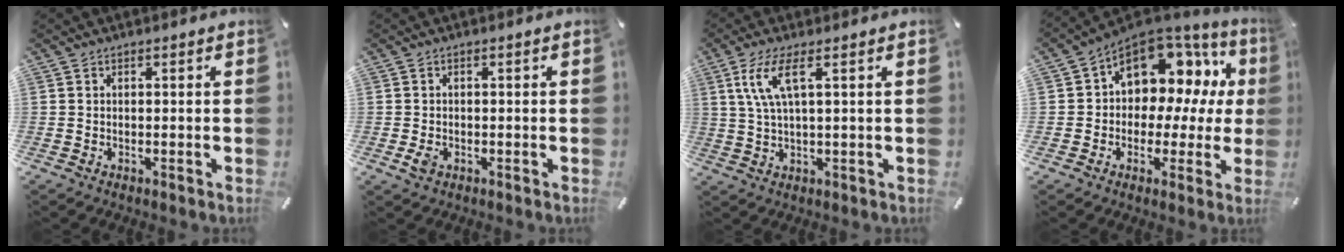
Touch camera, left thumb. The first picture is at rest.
{"total": 1.9, "force": [-0.6, 1.4, 1.2], "torque": [-0.029, -0.001, -0.012]}
{"total": 7.7, "force": [2.8, 1.7, 6.9], "torque": [-0.149, 0.000, 0.046]}
{"total": 12.5, "force": [4.3, 9.3, 7.3], "torque": [-0.105, -0.035, 0.074]}